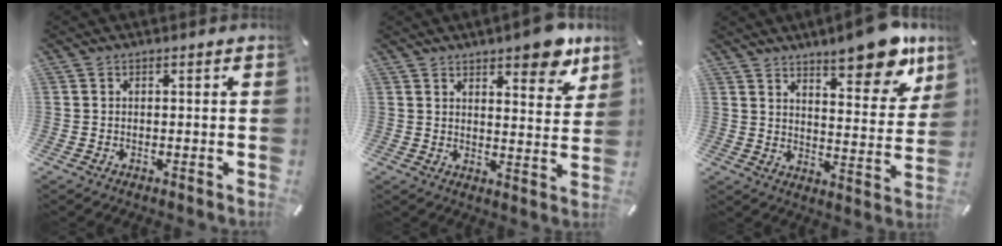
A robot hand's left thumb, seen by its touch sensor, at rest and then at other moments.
{"total": 9.1, "force": [7.3, 3.2, 4.5], "torque": [-0.045, -0.049, 0.122]}
{"total": 14.2, "force": [10.9, 4.6, 7.9], "torque": [-0.089, -0.083, 0.181]}